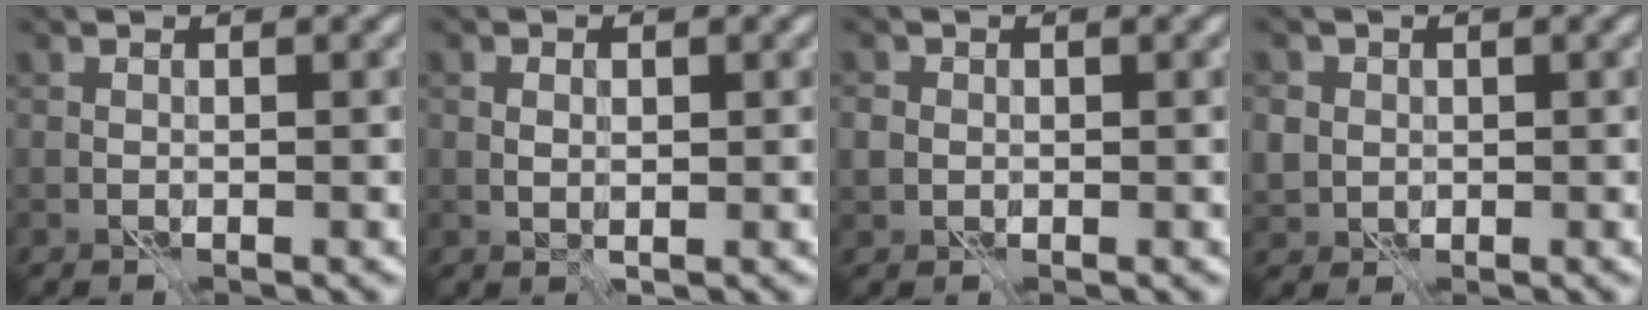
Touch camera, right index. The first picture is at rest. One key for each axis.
{"total": 0.8, "fx": 0.3, "fy": 0.5, "fz": 0.5, "tx": -0.011, "ty": -0.002, "tz": 0.006}
{"total": 1.9, "fx": 0.0, "fy": 1.8, "fz": 0.7, "tx": -0.016, "ty": -0.003, "tz": -0.001}
{"total": 4.4, "fx": 0.8, "fy": 4.0, "fz": 1.5, "tx": -0.035, "ty": 0.013, "tz": 0.001}